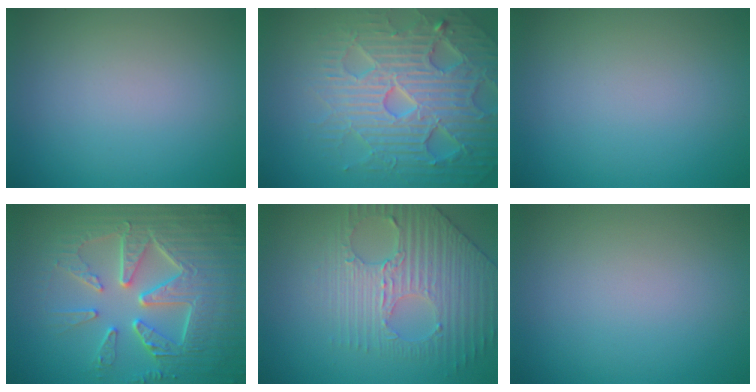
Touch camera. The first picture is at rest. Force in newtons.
{"total": 7.5, "press": 7.4, "slide": 1.4}
{"total": 0.0}
{"total": 9.3, "press": 6.4, "slide": 6.7}
{"total": 4.2, "press": 4.2, "slide": 0.3}
{"total": 0.0}